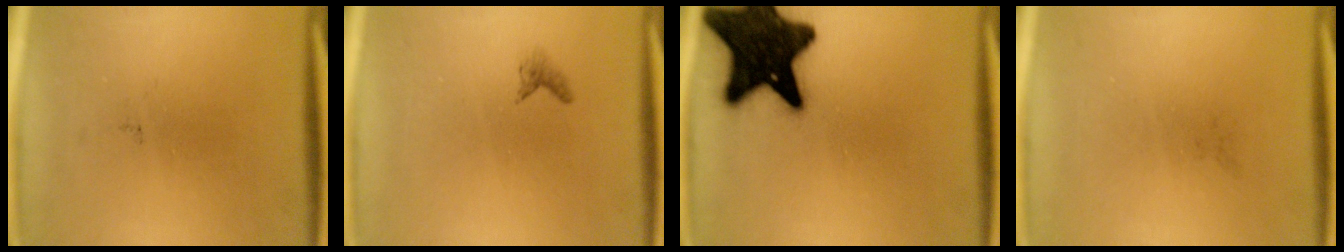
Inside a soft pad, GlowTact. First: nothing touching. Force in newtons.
{"total": 0.7}
{"total": 19.3}
{"total": 0.0}